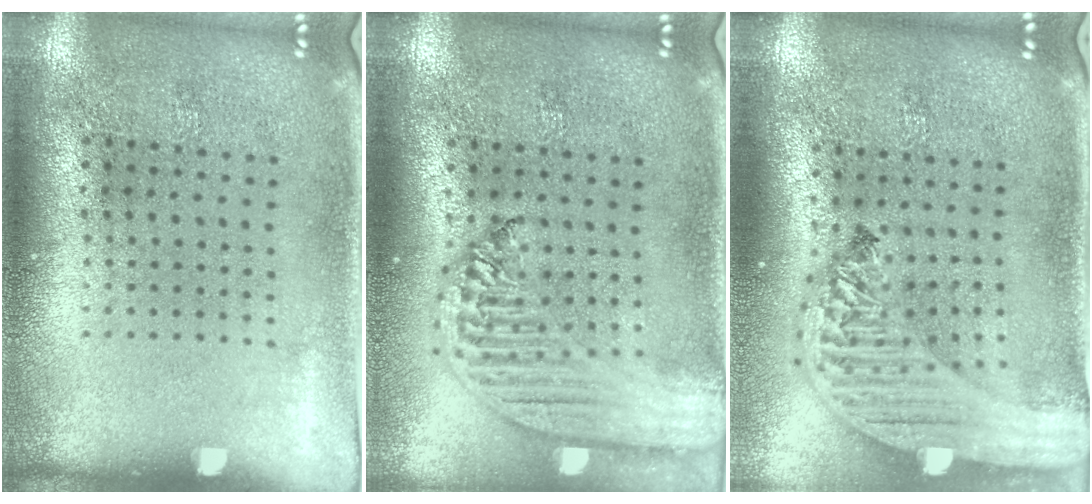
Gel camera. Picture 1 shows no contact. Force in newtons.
{"total": 2.6, "press": 2.2, "slide": 1.4}
{"total": 3.2, "press": 2.5, "slide": 1.9}